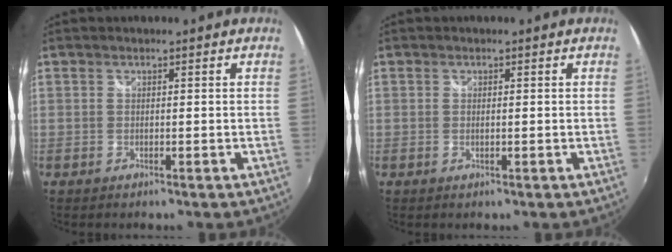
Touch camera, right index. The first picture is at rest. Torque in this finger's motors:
{"motor_torque": [-0.30, 0.01, -0.04, -0.01]}